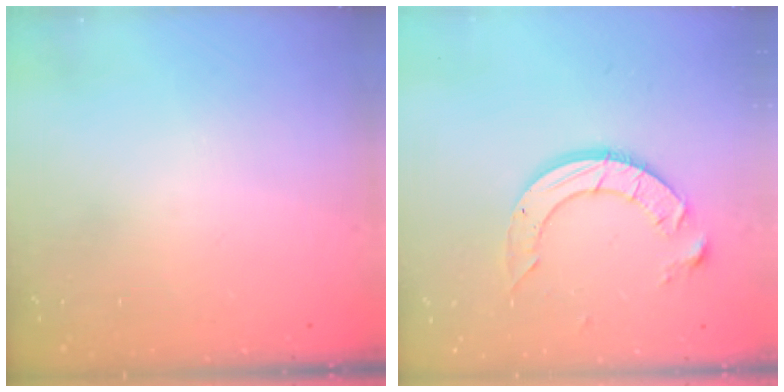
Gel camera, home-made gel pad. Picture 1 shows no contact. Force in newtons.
{"total": 10.8, "press": 10.8, "slide": 0.7}